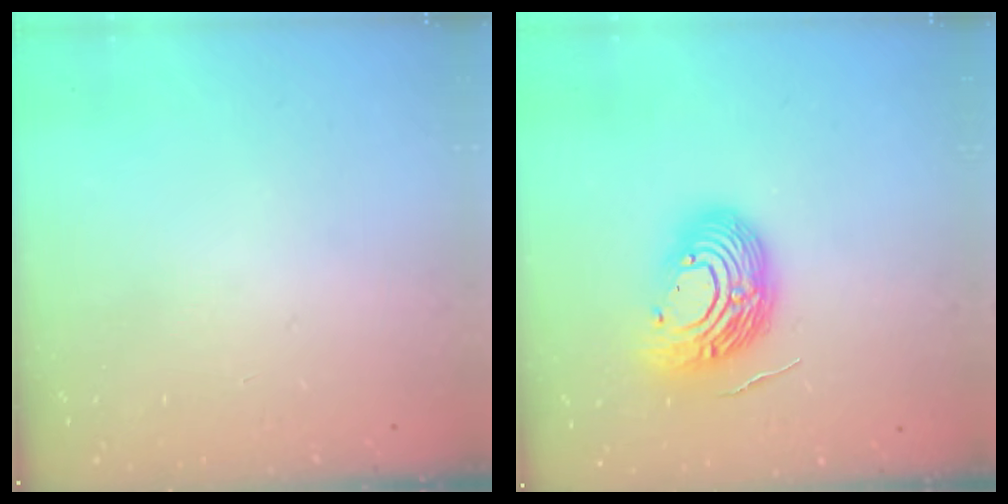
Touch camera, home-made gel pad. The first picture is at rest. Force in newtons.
{"total": 13.7, "press": 13.6, "slide": 1.8}